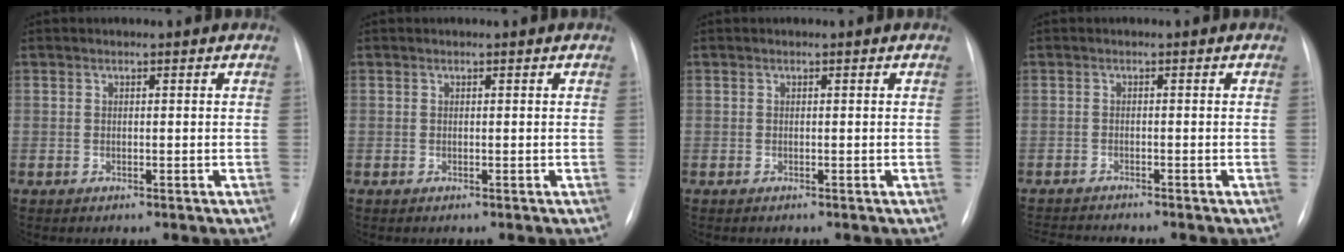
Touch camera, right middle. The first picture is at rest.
{"total": 0.0}
{"total": 0.0}
{"total": 4.2, "force": [-4.1, -0.6, 0.8], "torque": [-0.012, -0.016, -0.067]}